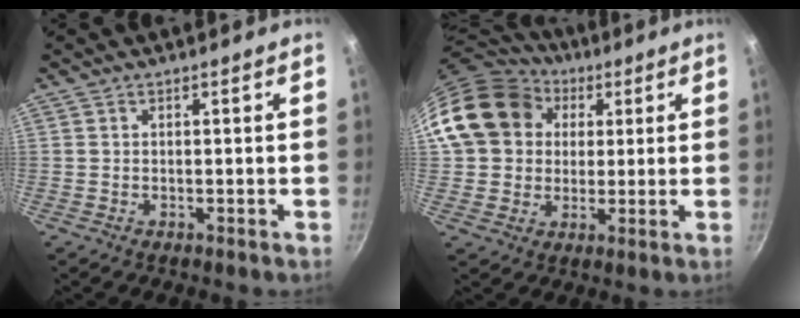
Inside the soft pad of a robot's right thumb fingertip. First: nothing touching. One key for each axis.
{"total": 16.9, "fx": 4.1, "fy": 14.3, "fz": 8.0, "tx": -0.124, "ty": 0.026, "tz": 0.067}